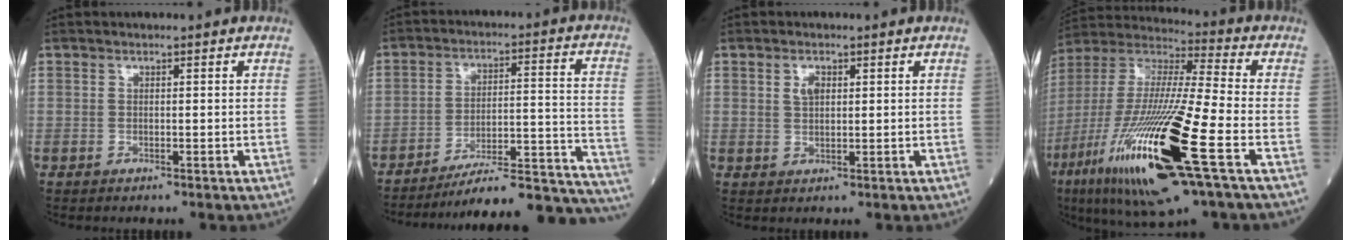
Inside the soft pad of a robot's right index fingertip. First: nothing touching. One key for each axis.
{"total": 24.0, "fx": -22.6, "fy": 0.6, "fz": 8.1, "tx": -0.047, "ty": 0.014, "tz": -0.308}
{"total": 2.2, "fx": 1.0, "fy": 1.1, "fz": 1.6, "tx": -0.030, "ty": 0.002, "tz": 0.021}
{"total": 25.4, "fx": -9.9, "fy": 2.5, "fz": 23.2, "tx": -0.492, "ty": -0.053, "tz": -0.181}